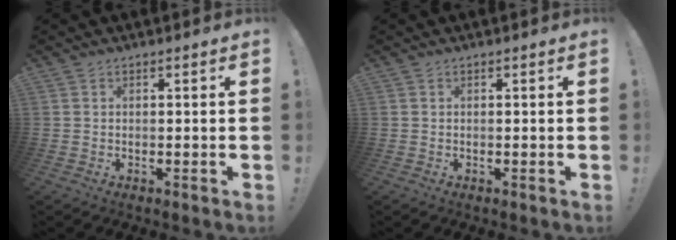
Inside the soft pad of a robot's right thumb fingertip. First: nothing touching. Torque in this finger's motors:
{"motor_torque": [0.00, 0.01, -0.04, 0.03, 0.00]}